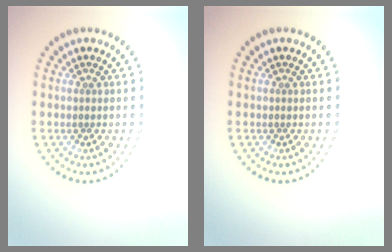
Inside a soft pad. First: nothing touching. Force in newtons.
{"total": 0.0}